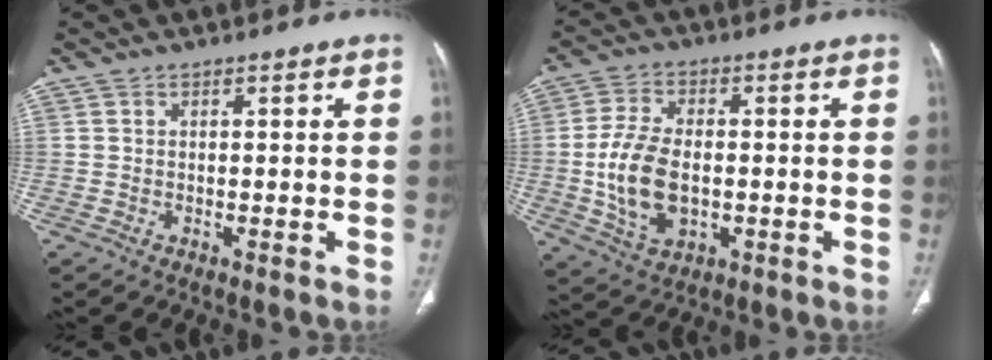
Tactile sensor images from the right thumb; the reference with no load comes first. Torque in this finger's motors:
{"motor_torque": [-0.28, 0.74, 0.63, 0.59, 0.33]}